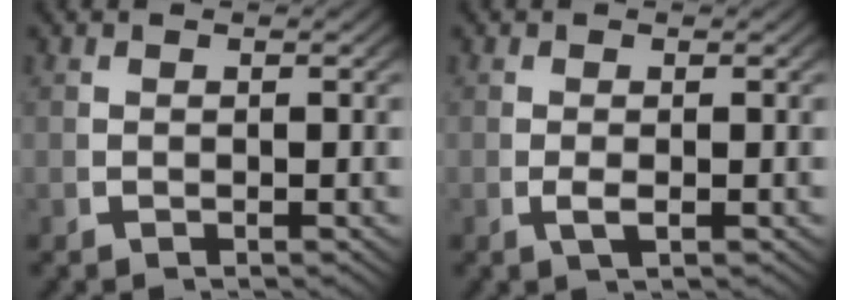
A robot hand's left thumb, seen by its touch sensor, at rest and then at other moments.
{"total": 1.4, "force": [-0.2, 0.6, 1.2], "torque": [-0.033, -0.002, 0.001]}